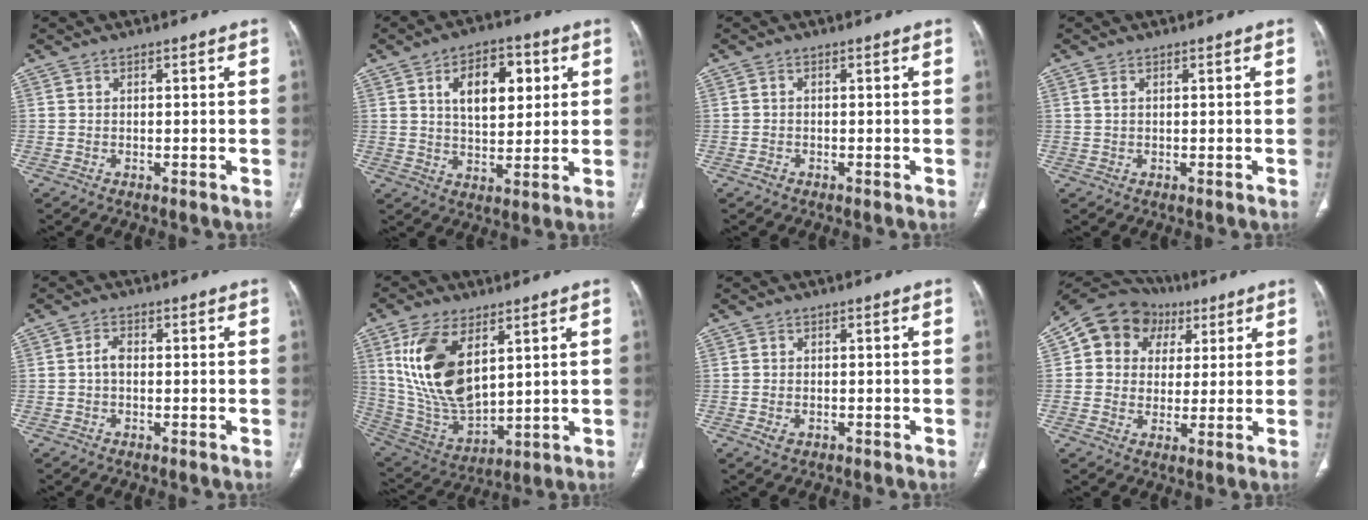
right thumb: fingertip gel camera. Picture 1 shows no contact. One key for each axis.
{"total": 11.9, "fx": 3.8, "fy": 6.7, "fz": 9.1, "tx": -0.107, "ty": -0.007, "tz": 0.062}
{"total": 0.9, "fx": -0.6, "fy": 0.6, "fz": 0.2, "tx": -0.004, "ty": 0.003, "tz": -0.011}
{"total": 1.2, "fx": 0.5, "fy": 0.6, "fz": 0.9, "tx": -0.025, "ty": 0.008, "tz": 0.017}
{"total": 2.1, "fx": -0.2, "fy": 1.4, "fz": 1.6, "tx": -0.025, "ty": 0.006, "tz": -0.009}
{"total": 18.1, "fx": 6.4, "fy": 9.4, "fz": 14.1, "tx": -0.262, "ty": -0.028, "tz": 0.140}
{"total": 1.9, "fx": -0.8, "fy": 1.3, "fz": 1.2, "tx": -0.021, "ty": 0.004, "tz": -0.007}
{"total": 13.5, "fx": 4.3, "fy": 11.5, "fz": 5.6, "tx": -0.064, "ty": 0.017, "tz": 0.068}